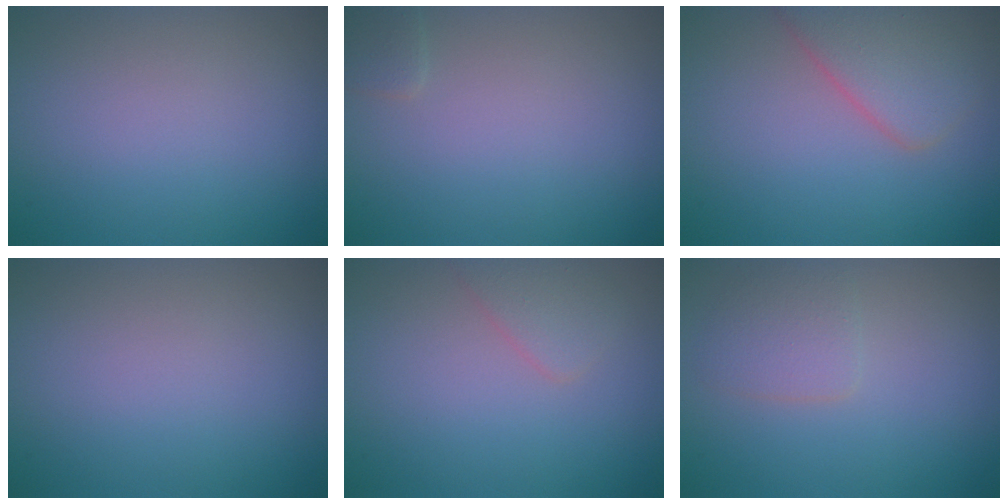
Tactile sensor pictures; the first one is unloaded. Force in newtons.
{"total": 0.8, "press": 0.8, "slide": 0.0}
{"total": 4.4, "press": 4.4, "slide": 0.2}
{"total": 0.0}
{"total": 1.6, "press": 1.6, "slide": 0.1}
{"total": 2.1, "press": 2.1, "slide": 0.0}